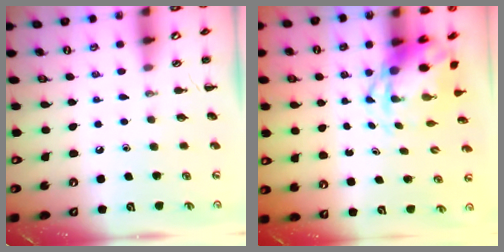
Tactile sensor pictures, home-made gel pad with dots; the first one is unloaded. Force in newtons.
{"total": 4.3, "press": 4.1, "slide": 1.1}